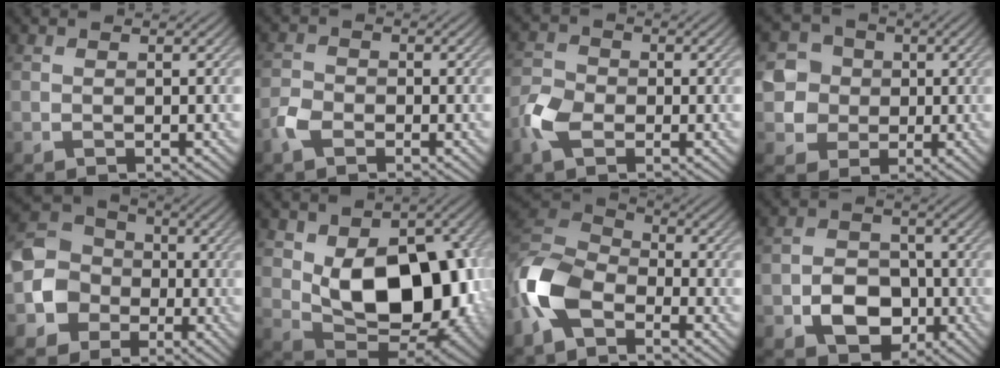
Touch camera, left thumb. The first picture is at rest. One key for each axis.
{"total": 3.0, "fx": -1.9, "fy": 1.8, "fz": 1.5, "tx": -0.037, "ty": -0.001, "tz": -0.048}
{"total": 5.0, "fx": -2.1, "fy": 3.3, "fz": 3.0, "tx": -0.078, "ty": -0.002, "tz": -0.052}
{"total": 6.5, "fx": 0.2, "fy": 6.1, "fz": 2.0, "tx": -0.057, "ty": 0.002, "tz": -0.010}
{"total": 8.3, "fx": -2.0, "fy": 7.5, "fz": 3.1, "tx": -0.082, "ty": -0.003, "tz": -0.059}
{"total": 14.6, "fx": 0.5, "fy": 9.2, "fz": 11.3, "tx": -0.163, "ty": -0.019, "tz": 0.021}
{"total": 10.7, "fx": -5.2, "fy": 6.2, "fz": 7.0, "tx": -0.173, "ty": -0.008, "tz": -0.122}
{"total": 6.7, "fx": -2.4, "fy": 5.0, "fz": 3.7, "tx": -0.066, "ty": -0.006, "tz": -0.047}